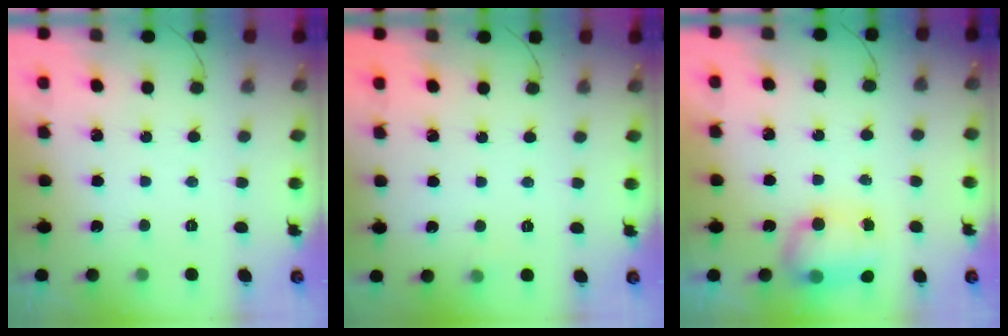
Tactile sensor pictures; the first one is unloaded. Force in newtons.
{"total": 3.5, "press": 3.4, "slide": 1.1}
{"total": 9.6, "press": 8.5, "slide": 4.4}